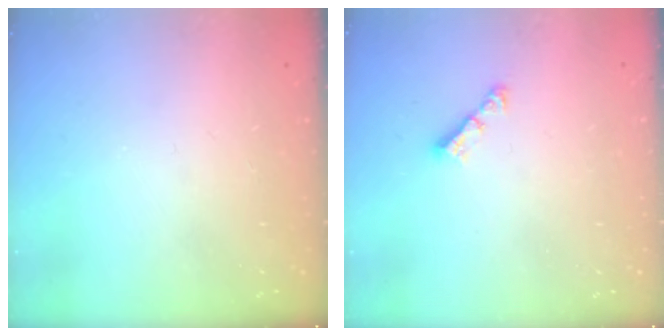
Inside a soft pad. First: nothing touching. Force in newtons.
{"total": 3.8, "press": 3.8, "slide": 0.2}